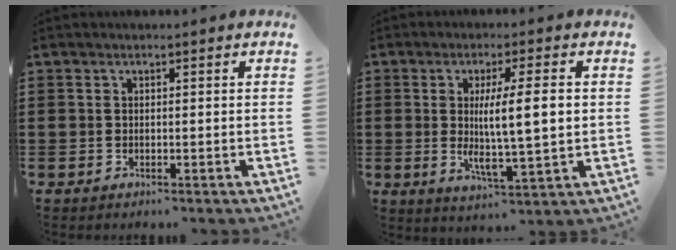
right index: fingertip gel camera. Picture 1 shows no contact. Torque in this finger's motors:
{"motor_torque": [2.14, 0.00, 0.60, 0.21]}